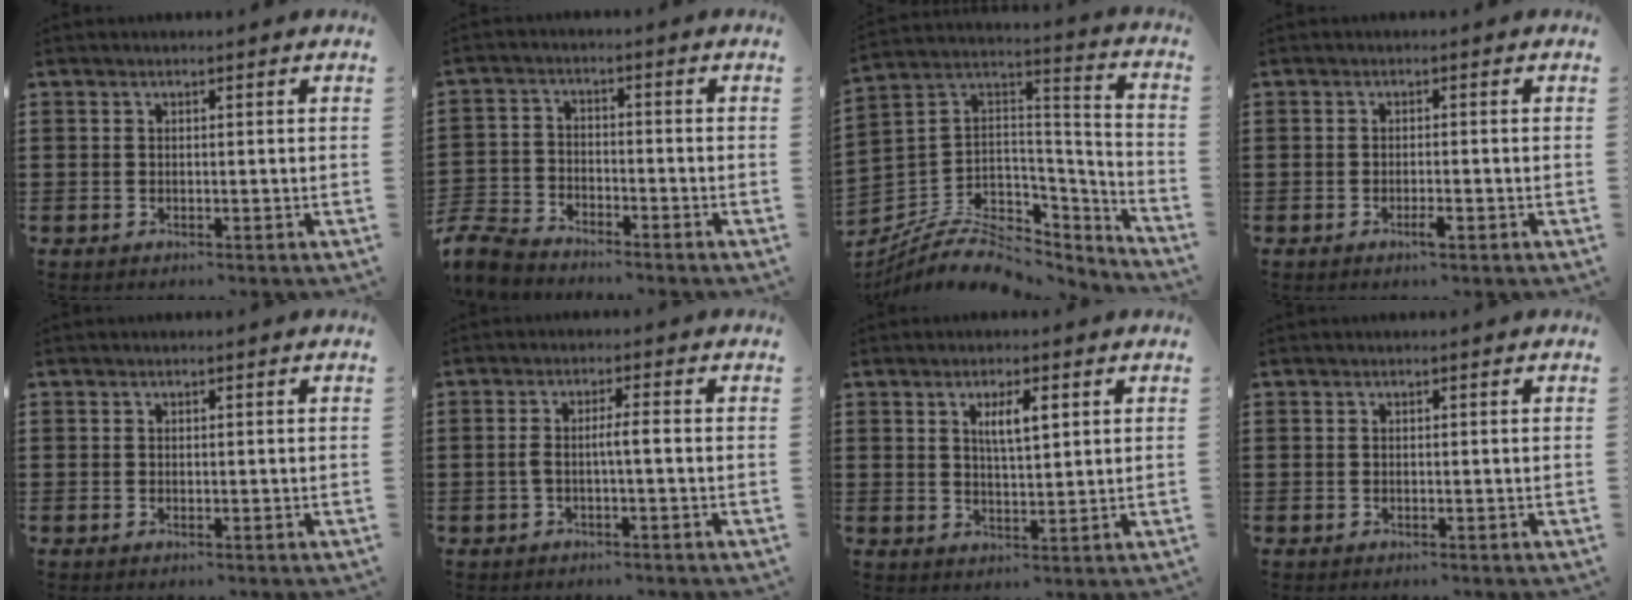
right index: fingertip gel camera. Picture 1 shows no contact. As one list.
[{"total": 5.3, "force": [-5.2, 0.9, 0.8], "torque": [-0.041, -0.004, -0.110]}, {"total": 8.6, "force": [-5.6, 5.2, 4.0], "torque": [-0.082, 0.003, -0.097]}, {"total": 1.9, "force": [-1.1, 0.3, 1.5], "torque": [-0.027, -0.002, -0.018]}, {"total": 0.0}, {"total": 2.9, "force": [-0.6, 0.2, 2.9], "torque": [-0.061, -0.003, -0.016]}, {"total": 4.0, "force": [1.5, 1.1, 3.5], "torque": [-0.065, 0.004, 0.021]}, {"total": 0.0}]